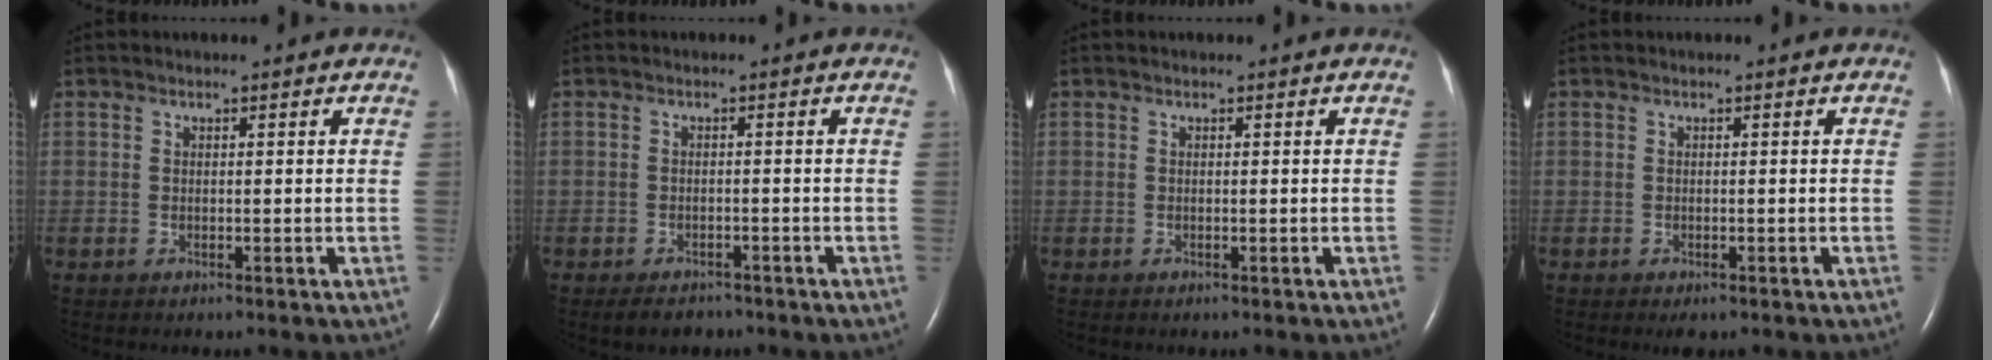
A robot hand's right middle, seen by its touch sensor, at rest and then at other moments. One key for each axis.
{"total": 3.2, "fx": -2.5, "fy": 1.7, "fz": 1.1, "tx": -0.019, "ty": -0.001, "tz": -0.033}
{"total": 0.0}
{"total": 1.2, "fx": -0.7, "fy": 0.5, "fz": 0.8, "tx": -0.010, "ty": -0.002, "tz": -0.006}